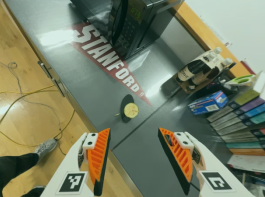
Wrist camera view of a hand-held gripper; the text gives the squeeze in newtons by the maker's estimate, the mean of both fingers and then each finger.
{"total": 0.0}